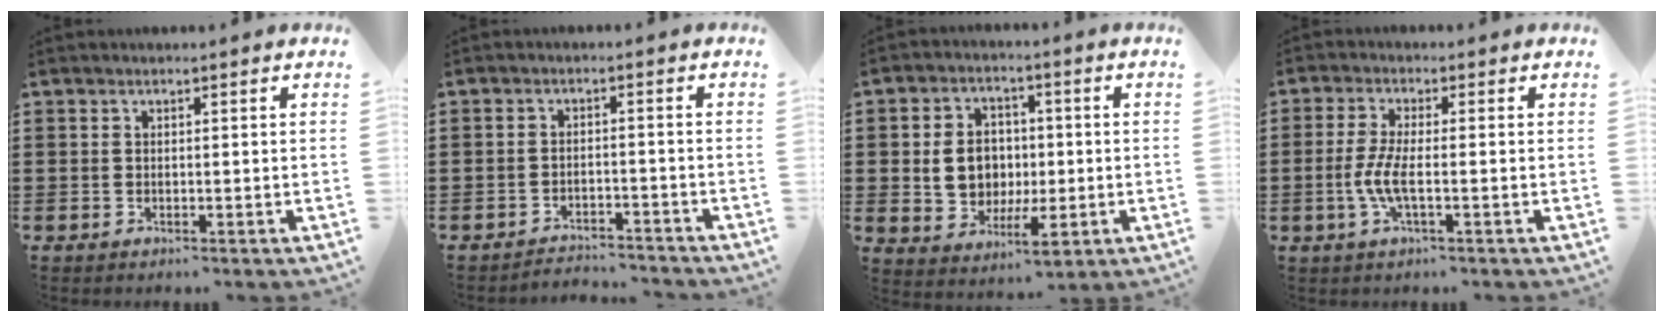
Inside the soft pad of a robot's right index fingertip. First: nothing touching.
{"total": 2.7, "force": [-2.7, 0.3, 0.0], "torque": [-0.006, 0.001, -0.058]}
{"total": 7.6, "force": [0.2, 6.0, 4.7], "torque": [-0.094, 0.010, 0.000]}
{"total": 4.8, "force": [-1.1, 1.1, 4.6], "torque": [-0.109, -0.006, -0.030]}